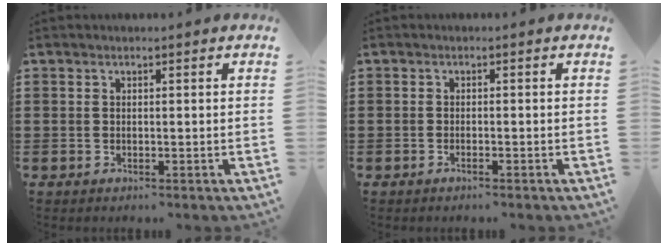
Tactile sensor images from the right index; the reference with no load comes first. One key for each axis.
{"total": 0.7, "fx": -0.6, "fy": 0.0, "fz": 0.3, "tx": -0.007, "ty": -0.002, "tz": -0.012}